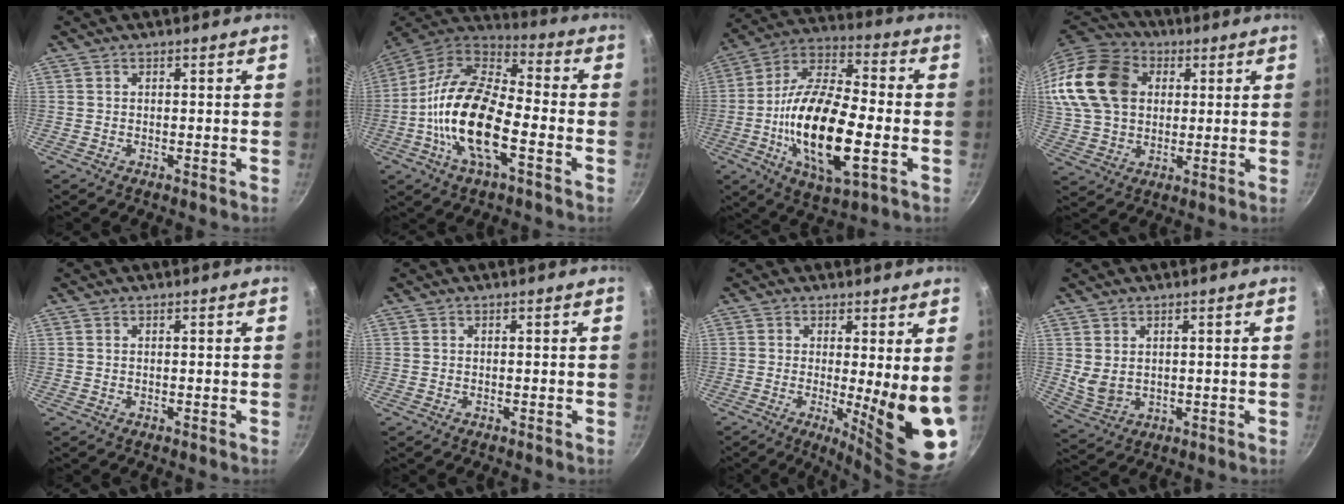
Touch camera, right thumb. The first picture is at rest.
{"total": 19.4, "force": [-5.1, 8.2, 16.8], "torque": [-0.315, 0.036, -0.117]}
{"total": 22.5, "force": [-4.3, 8.9, 20.2], "torque": [-0.374, 0.017, -0.089]}
{"total": 23.7, "force": [6.0, 18.0, 14.2], "torque": [-0.301, 0.027, 0.109]}
{"total": 0.0}
{"total": 0.0}
{"total": 12.7, "force": [0.1, 2.4, 12.5], "torque": [-0.151, -0.042, 0.008]}
{"total": 4.5, "force": [1.4, 3.2, 2.8], "torque": [-0.047, -0.016, 0.040]}